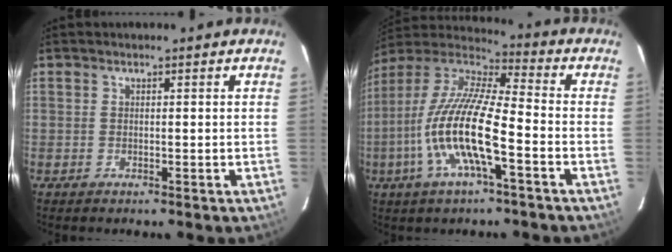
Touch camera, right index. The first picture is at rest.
{"total": 16.6, "force": [-5.4, 3.3, 15.4], "torque": [-0.304, -0.012, -0.112]}